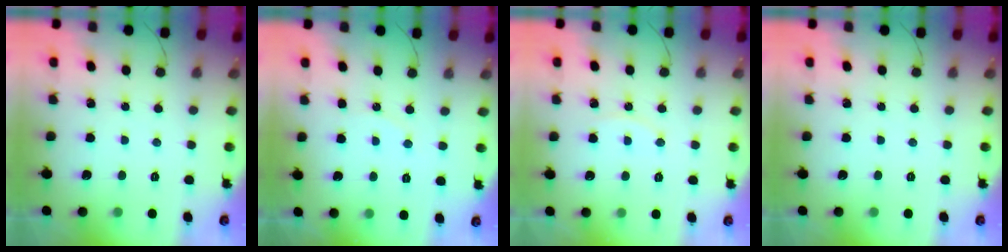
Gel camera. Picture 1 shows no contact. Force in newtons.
{"total": 5.2, "press": 4.9, "slide": 1.7}
{"total": 5.4, "press": 5.4, "slide": 0.1}
{"total": 0.0}